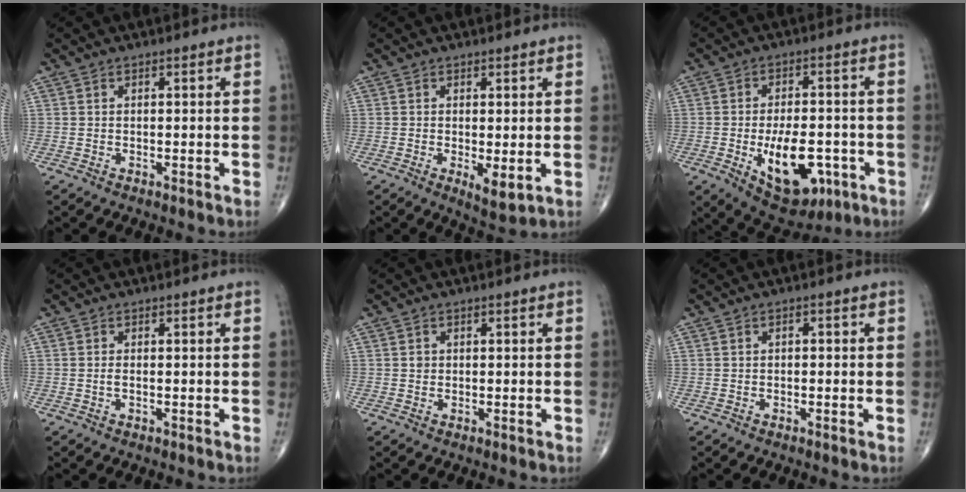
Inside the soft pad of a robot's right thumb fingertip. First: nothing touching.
{"total": 4.1, "force": [-0.7, 1.4, 3.8], "torque": [-0.059, -0.015, -0.007]}
{"total": 14.5, "force": [-4.4, 7.6, 11.5], "torque": [-0.150, 0.011, -0.053]}
{"total": 0.8, "force": [-0.1, 0.3, 0.7], "torque": [-0.015, -0.003, -0.003]}
{"total": 0.8, "force": [0.1, 0.8, 0.3], "torque": [0.000, 0.002, 0.001]}
{"total": 0.8, "force": [-0.1, 0.5, 0.5], "torque": [-0.003, 0.003, -0.006]}